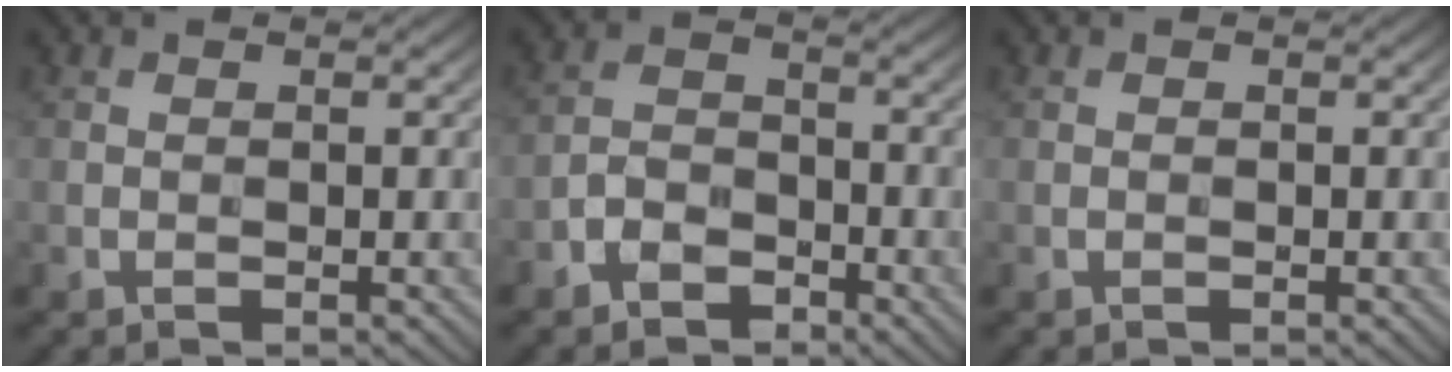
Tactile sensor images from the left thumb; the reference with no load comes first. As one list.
[{"total": 3.9, "force": [-2.8, 2.3, 1.5], "torque": [-0.027, 0.003, -0.065]}, {"total": 0.0}]